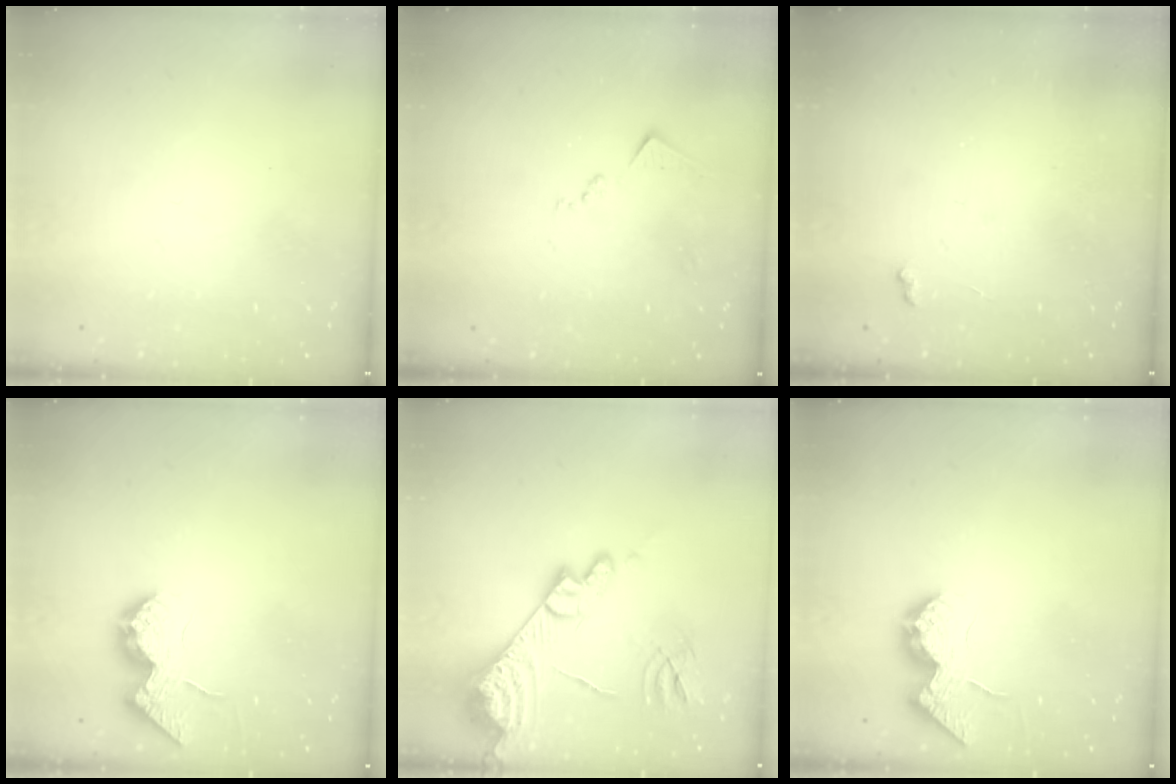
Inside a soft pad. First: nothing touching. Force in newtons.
{"total": 8.9, "press": 8.9, "slide": 0.4}
{"total": 3.6, "press": 3.6, "slide": 0.6}
{"total": 16.2, "press": 16.2, "slide": 0.4}
{"total": 21.3, "press": 21.2, "slide": 2.2}
{"total": 16.2, "press": 16.2, "slide": 0.4}